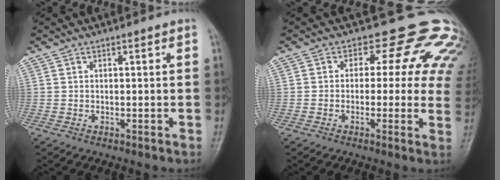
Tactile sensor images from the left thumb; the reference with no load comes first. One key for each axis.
{"total": 15.2, "fx": 7.7, "fy": 9.0, "fz": 9.6, "tx": -0.060, "ty": -0.016, "tz": 0.063}